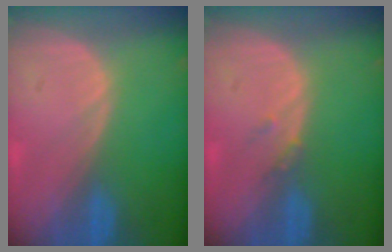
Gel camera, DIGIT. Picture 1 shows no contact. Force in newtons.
{"total": 1.3, "press": 1.1, "slide": 0.7}